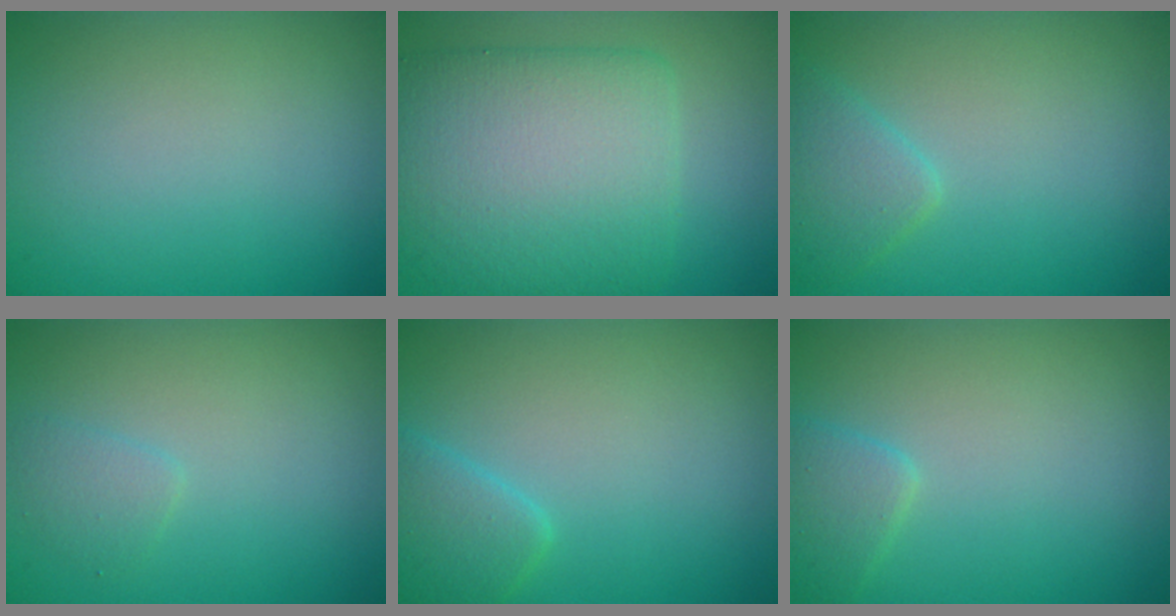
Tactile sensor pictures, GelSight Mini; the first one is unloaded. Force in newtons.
{"total": 9.6, "press": 9.6, "slide": 0.2}
{"total": 2.4, "press": 2.4, "slide": 0.1}
{"total": 1.2, "press": 1.2, "slide": 0.0}
{"total": 2.6, "press": 2.6, "slide": 0.2}
{"total": 1.9, "press": 1.9, "slide": 0.1}